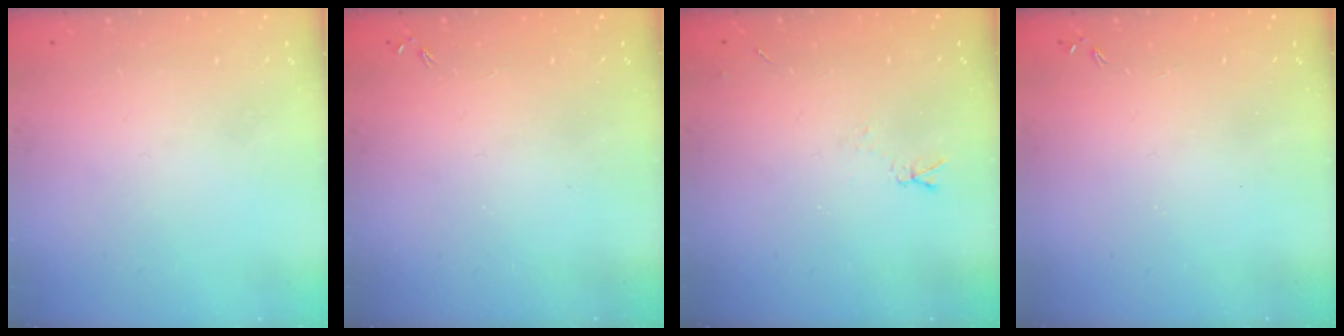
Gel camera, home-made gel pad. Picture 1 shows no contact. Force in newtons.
{"total": 0.0}
{"total": 4.8, "press": 4.8, "slide": 0.7}
{"total": 0.0}